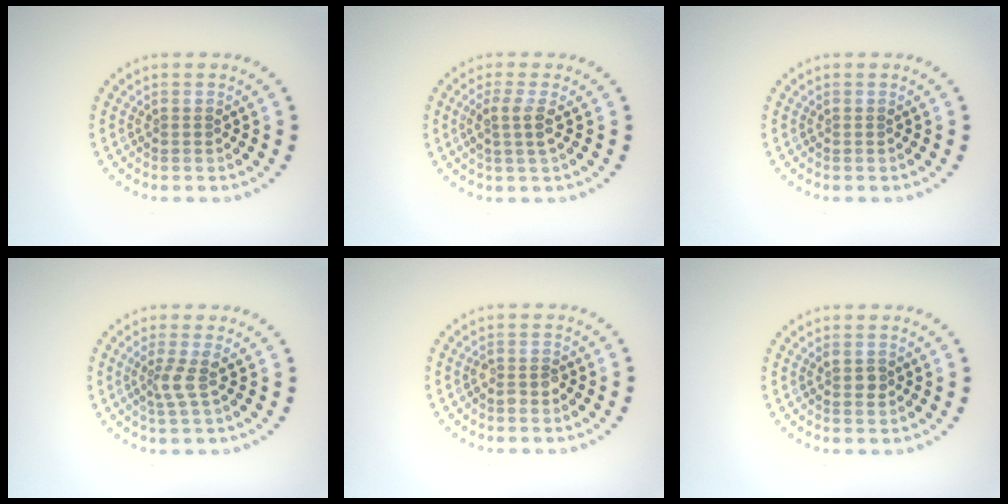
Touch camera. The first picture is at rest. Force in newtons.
{"total": 2.0, "press": 1.6, "slide": 1.2}
{"total": 0.0}
{"total": 1.9, "press": 1.4, "slide": 1.3}
{"total": 1.1, "press": 1.1, "slide": 0.4}
{"total": 1.0, "press": 1.0, "slide": 0.2}